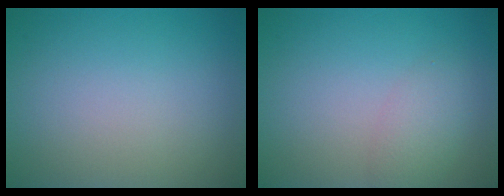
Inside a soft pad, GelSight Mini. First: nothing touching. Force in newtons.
{"total": 2.1, "press": 2.1, "slide": 0.1}